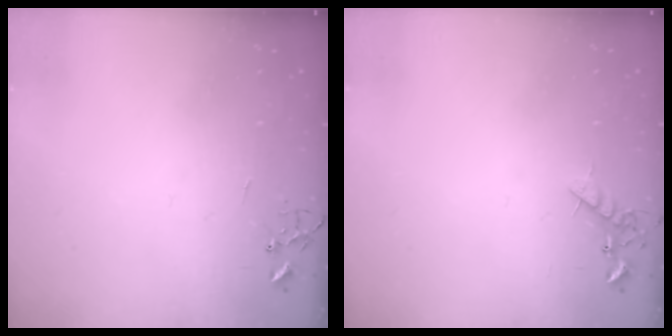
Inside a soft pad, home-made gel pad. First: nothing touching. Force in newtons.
{"total": 6.3, "press": 6.2, "slide": 0.9}